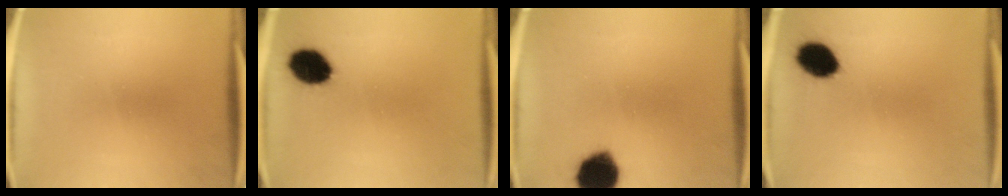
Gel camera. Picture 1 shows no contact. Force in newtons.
{"total": 8.6}
{"total": 13.1}
{"total": 8.3}